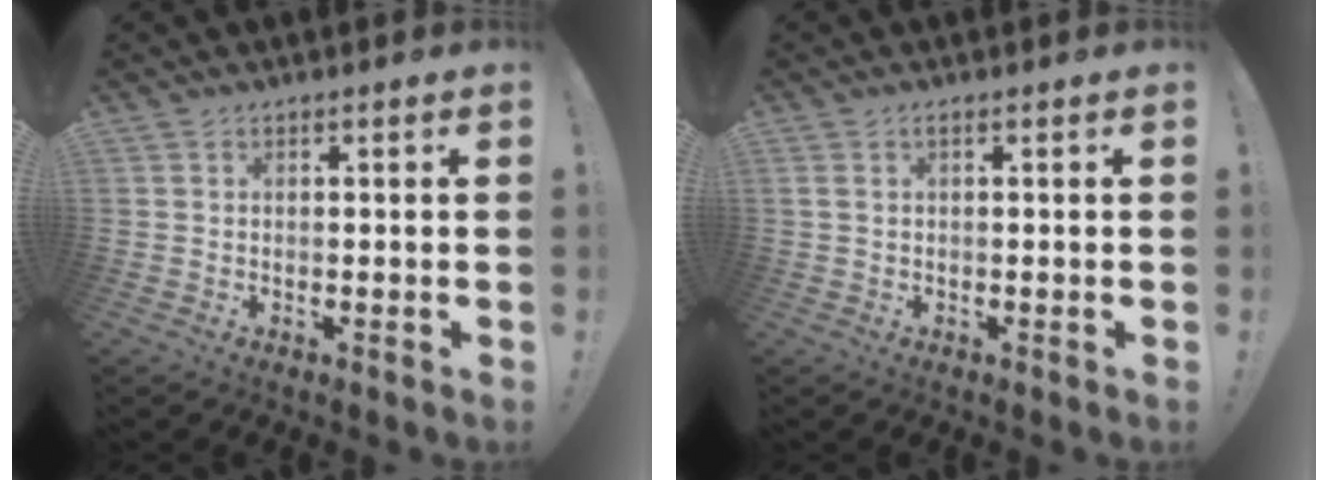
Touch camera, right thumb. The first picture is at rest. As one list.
[{"total": 1.2, "force": [0.2, 0.3, 1.2], "torque": [-0.029, 0.004, 0.004]}]